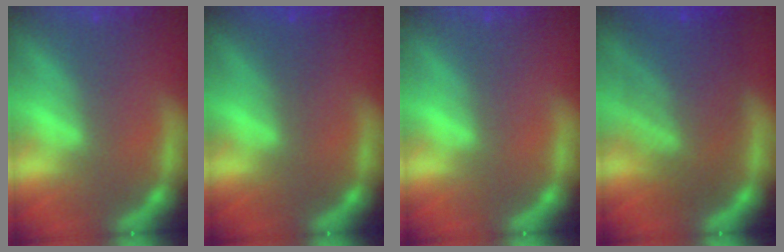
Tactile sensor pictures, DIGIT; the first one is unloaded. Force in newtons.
{"total": 0.9}
{"total": 0.0}
{"total": 9.0}